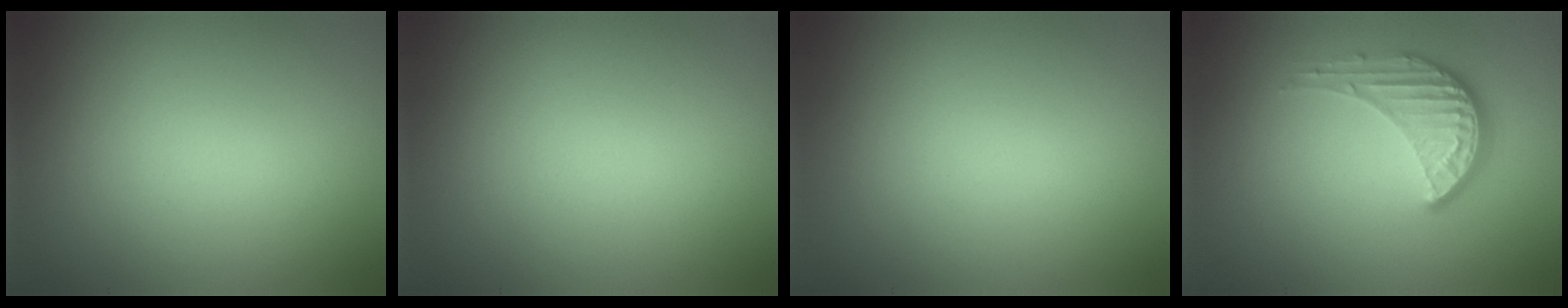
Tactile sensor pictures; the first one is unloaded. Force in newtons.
{"total": 0.0}
{"total": 0.0}
{"total": 4.1, "press": 3.0, "slide": 2.7}